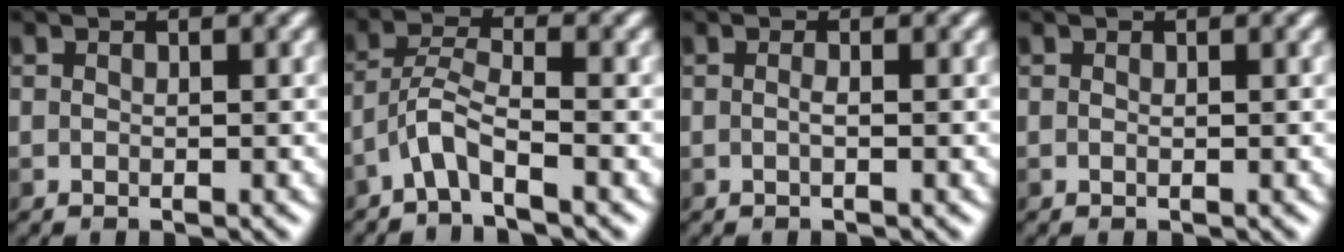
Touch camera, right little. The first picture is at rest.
{"total": 2.8, "force": [-2.2, 0.0, 1.8], "torque": [-0.045, 0.011, -0.048]}
{"total": 0.6, "force": [0.1, 0.1, 0.6], "torque": [-0.007, -0.001, -0.008]}
{"total": 0.0}